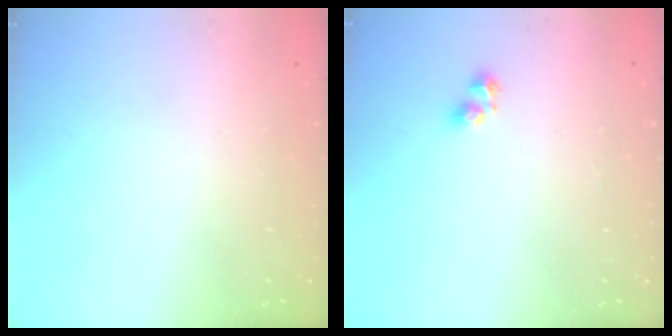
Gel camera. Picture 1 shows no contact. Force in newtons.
{"total": 4.0, "press": 3.9, "slide": 0.5}